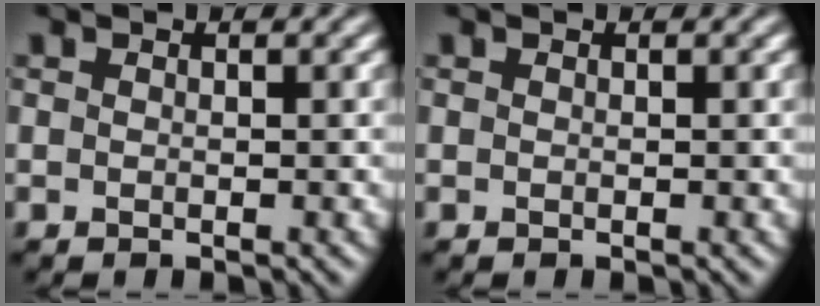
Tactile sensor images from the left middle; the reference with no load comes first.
{"total": 0.0}